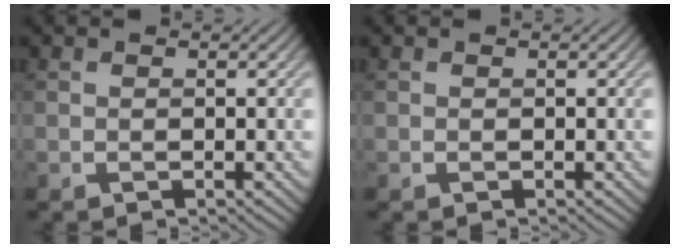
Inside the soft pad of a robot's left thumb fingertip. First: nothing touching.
{"total": 0.0}